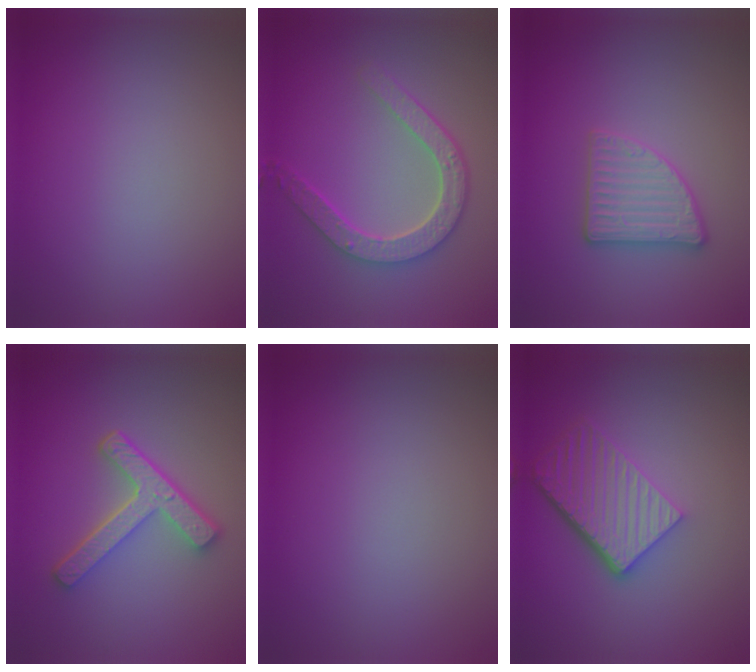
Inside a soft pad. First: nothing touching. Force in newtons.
{"total": 4.5, "press": 3.7, "slide": 2.6}
{"total": 2.9, "press": 2.8, "slide": 0.5}
{"total": 4.8, "press": 3.7, "slide": 3.2}
{"total": 0.0}
{"total": 5.4, "press": 3.8, "slide": 3.8}